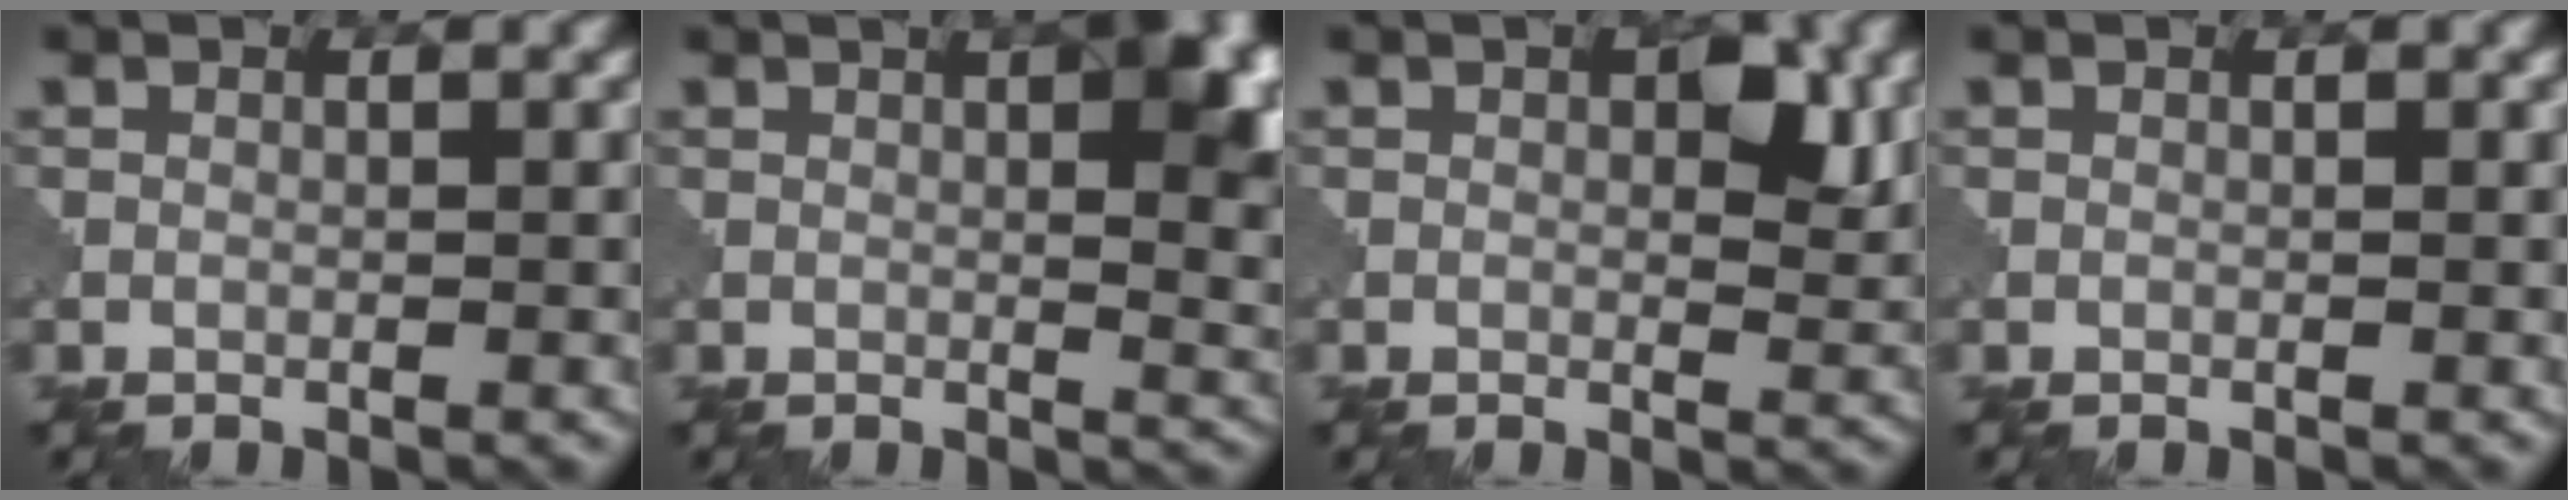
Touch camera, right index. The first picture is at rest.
{"total": 9.5, "force": [2.2, 3.6, 8.5], "torque": [-0.063, 0.006, 0.025]}
{"total": 4.0, "force": [1.2, 2.0, 3.3], "torque": [-0.042, -0.004, 0.018]}
{"total": 0.0}